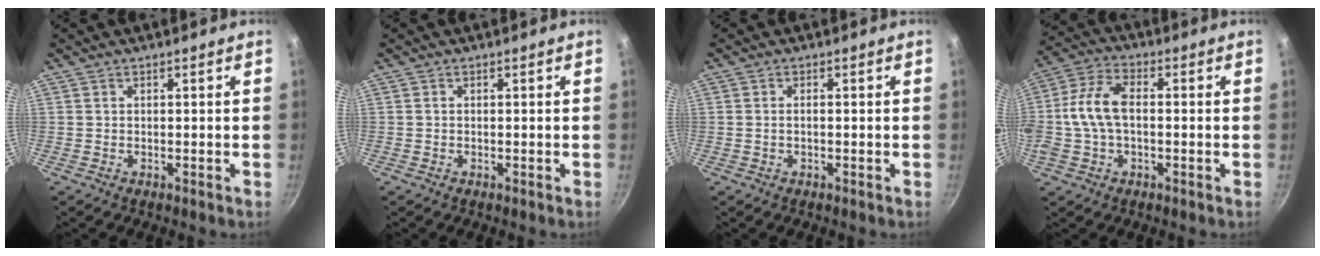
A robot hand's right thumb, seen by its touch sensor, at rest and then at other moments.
{"total": 0.0}
{"total": 1.0, "force": [-0.2, 0.4, 0.9], "torque": [-0.023, 0.005, -0.006]}
{"total": 10.7, "force": [-0.3, 6.2, 8.7], "torque": [-0.173, 0.028, -0.021]}